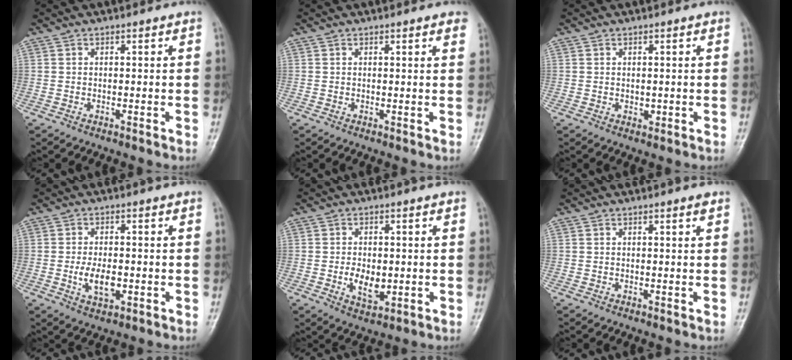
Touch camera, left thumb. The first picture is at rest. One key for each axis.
{"total": 2.2, "fx": 1.6, "fy": 0.4, "fz": 1.5, "tx": -0.012, "ty": 0.000, "tz": 0.015}
{"total": 1.0, "fx": 0.1, "fy": 0.8, "fz": 0.7, "tx": -0.007, "ty": -0.001, "tz": 0.005}
{"total": 5.4, "fx": -1.1, "fy": 2.9, "fz": 4.5, "tx": -0.080, "ty": -0.003, "tz": -0.016}
{"total": 5.5, "fx": -0.6, "fy": 3.4, "fz": 4.3, "tx": -0.065, "ty": -0.007, "tz": -0.006}
{"total": 0.9, "fx": 0.6, "fy": 0.0, "fz": 0.7, "tx": -0.010, "ty": -0.003, "tz": 0.008}